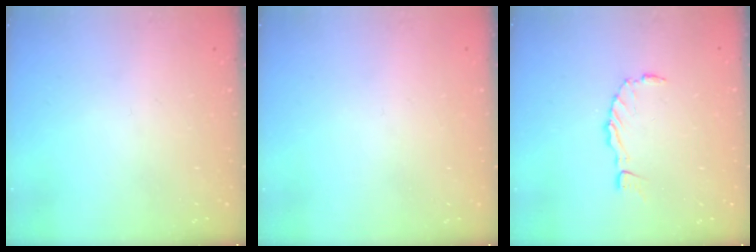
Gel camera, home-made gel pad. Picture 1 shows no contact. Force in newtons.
{"total": 0.0}
{"total": 0.6, "press": 0.6, "slide": 0.2}